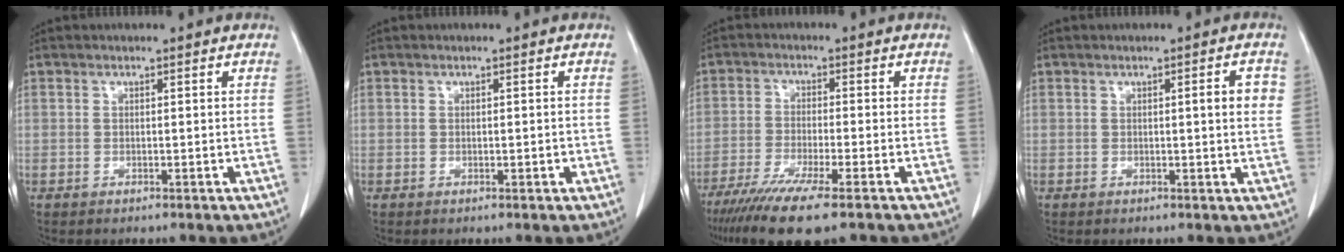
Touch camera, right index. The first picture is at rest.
{"total": 0.6, "force": [-0.1, 0.2, 0.5], "torque": [-0.010, 0.002, 0.001]}
{"total": 10.2, "force": [-7.1, 0.4, 7.3], "torque": [-0.125, -0.027, -0.116]}
{"total": 3.2, "force": [0.7, 0.4, 3.1], "torque": [-0.038, 0.003, 0.006]}